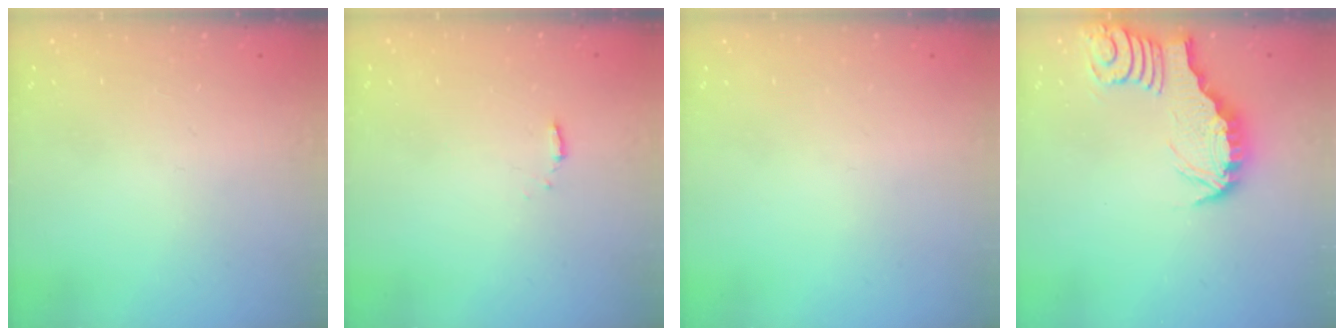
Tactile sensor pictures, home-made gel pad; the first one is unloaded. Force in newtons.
{"total": 1.3, "press": 1.3, "slide": 0.3}
{"total": 0.0}
{"total": 3.2, "press": 3.2, "slide": 0.4}